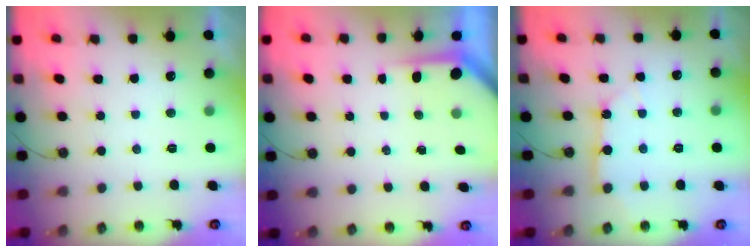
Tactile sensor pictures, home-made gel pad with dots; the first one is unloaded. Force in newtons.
{"total": 3.8, "press": 3.8, "slide": 0.3}
{"total": 4.2, "press": 4.2, "slide": 0.5}